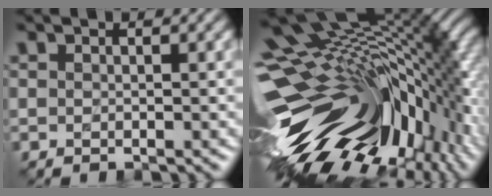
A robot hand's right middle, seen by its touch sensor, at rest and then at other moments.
{"total": 17.7, "force": [-1.8, 8.2, 15.6], "torque": [-0.270, -0.027, -0.027]}